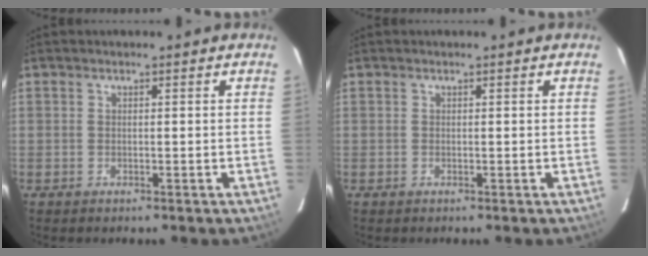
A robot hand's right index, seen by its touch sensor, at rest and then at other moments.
{"total": 0.0}